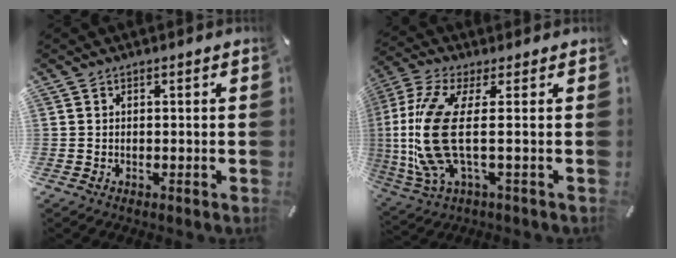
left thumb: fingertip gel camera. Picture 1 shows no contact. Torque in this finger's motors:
{"motor_torque": [2.33, 2.68, 2.61, 0.15, 0.64]}